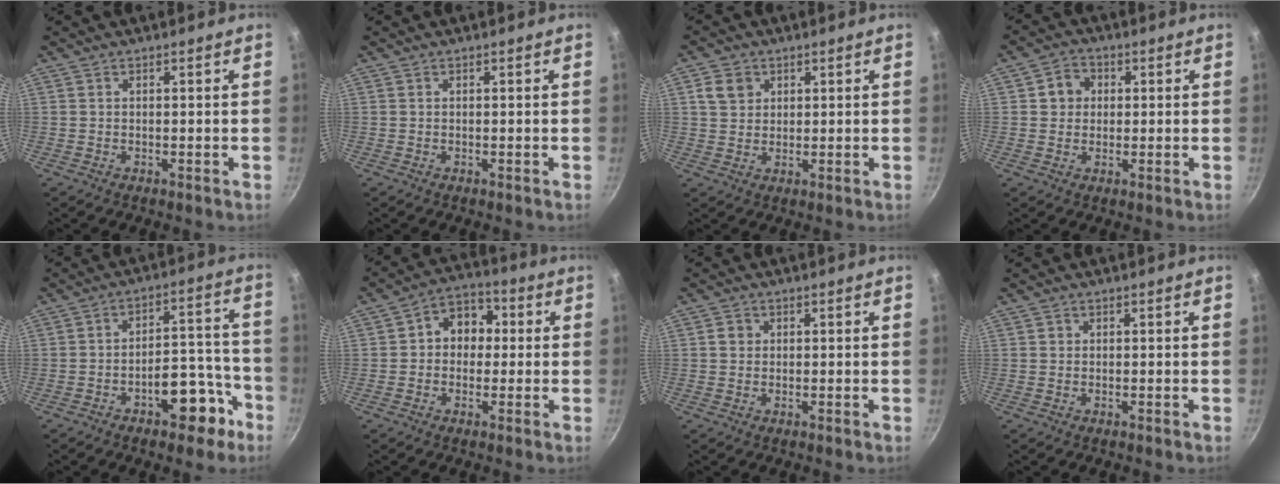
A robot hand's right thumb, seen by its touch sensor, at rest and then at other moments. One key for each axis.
{"total": 0.0}
{"total": 4.8, "fx": 1.7, "fy": 4.0, "fz": 2.0, "tx": -0.013, "ty": 0.003, "tz": 0.032}
{"total": 4.8, "fx": 0.9, "fy": 4.3, "fz": 1.9, "tx": -0.002, "ty": 0.006, "tz": 0.007}
{"total": 11.6, "fx": -6.2, "fy": 5.8, "fz": 7.9, "tx": -0.068, "ty": 0.070, "tz": -0.077}
{"total": 8.5, "fx": 0.7, "fy": 7.0, "fz": 4.9, "tx": -0.024, "ty": 0.020, "tz": -0.006}
{"total": 2.0, "fx": 0.3, "fy": 1.8, "fz": 0.7, "tx": -0.004, "ty": 0.005, "tz": 0.003}
{"total": 0.7, "fx": 0.1, "fy": 0.6, "fz": 0.1, "tx": 0.003, "ty": 0.001, "tz": 0.000}